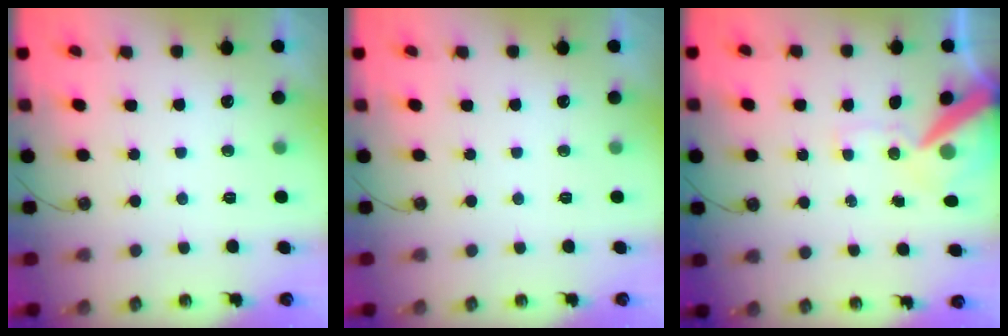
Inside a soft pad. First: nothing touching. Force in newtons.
{"total": 0.0}
{"total": 13.3, "press": 13.2, "slide": 2.1}